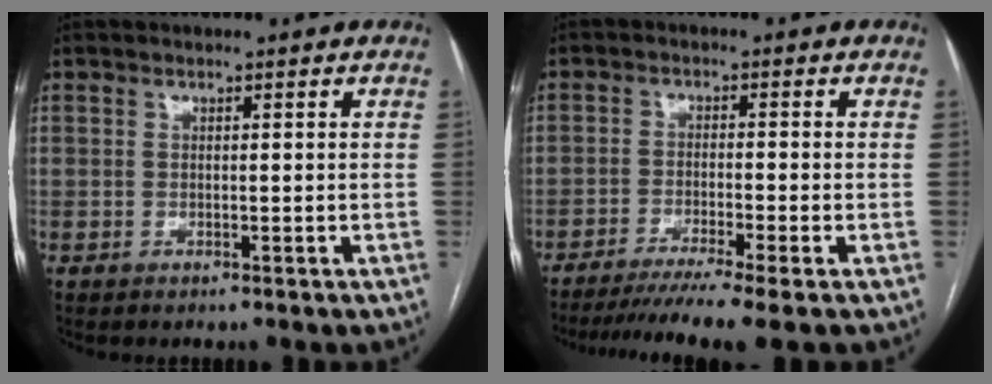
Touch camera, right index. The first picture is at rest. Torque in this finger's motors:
{"motor_torque": [1.19, -0.94, 0.32, 0.09]}